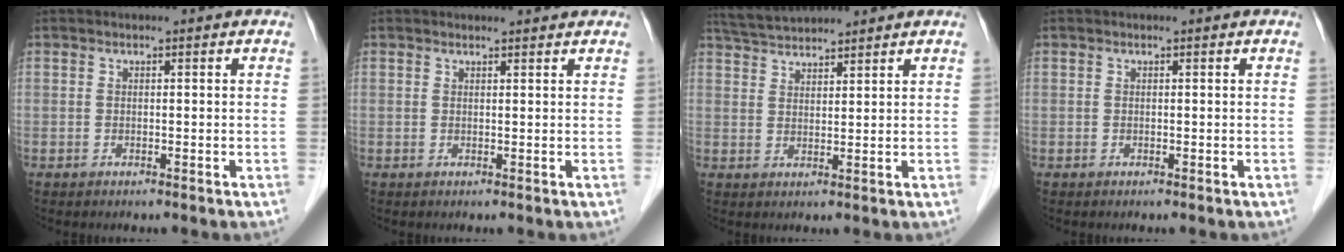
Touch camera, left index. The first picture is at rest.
{"total": 2.2, "force": [2.1, 0.3, 0.5], "torque": [-0.012, 0.008, 0.026]}
{"total": 6.5, "force": [6.2, 0.6, 1.9], "torque": [-0.041, 0.036, 0.116]}
{"total": 0.0}